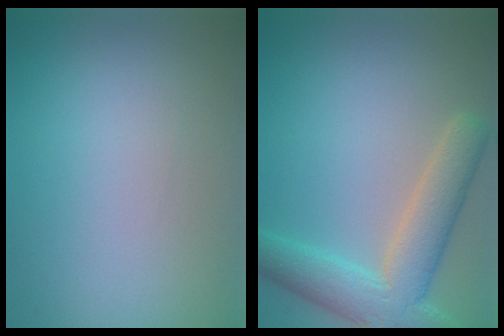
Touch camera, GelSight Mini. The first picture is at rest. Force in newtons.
{"total": 6.6, "press": 6.6, "slide": 0.5}